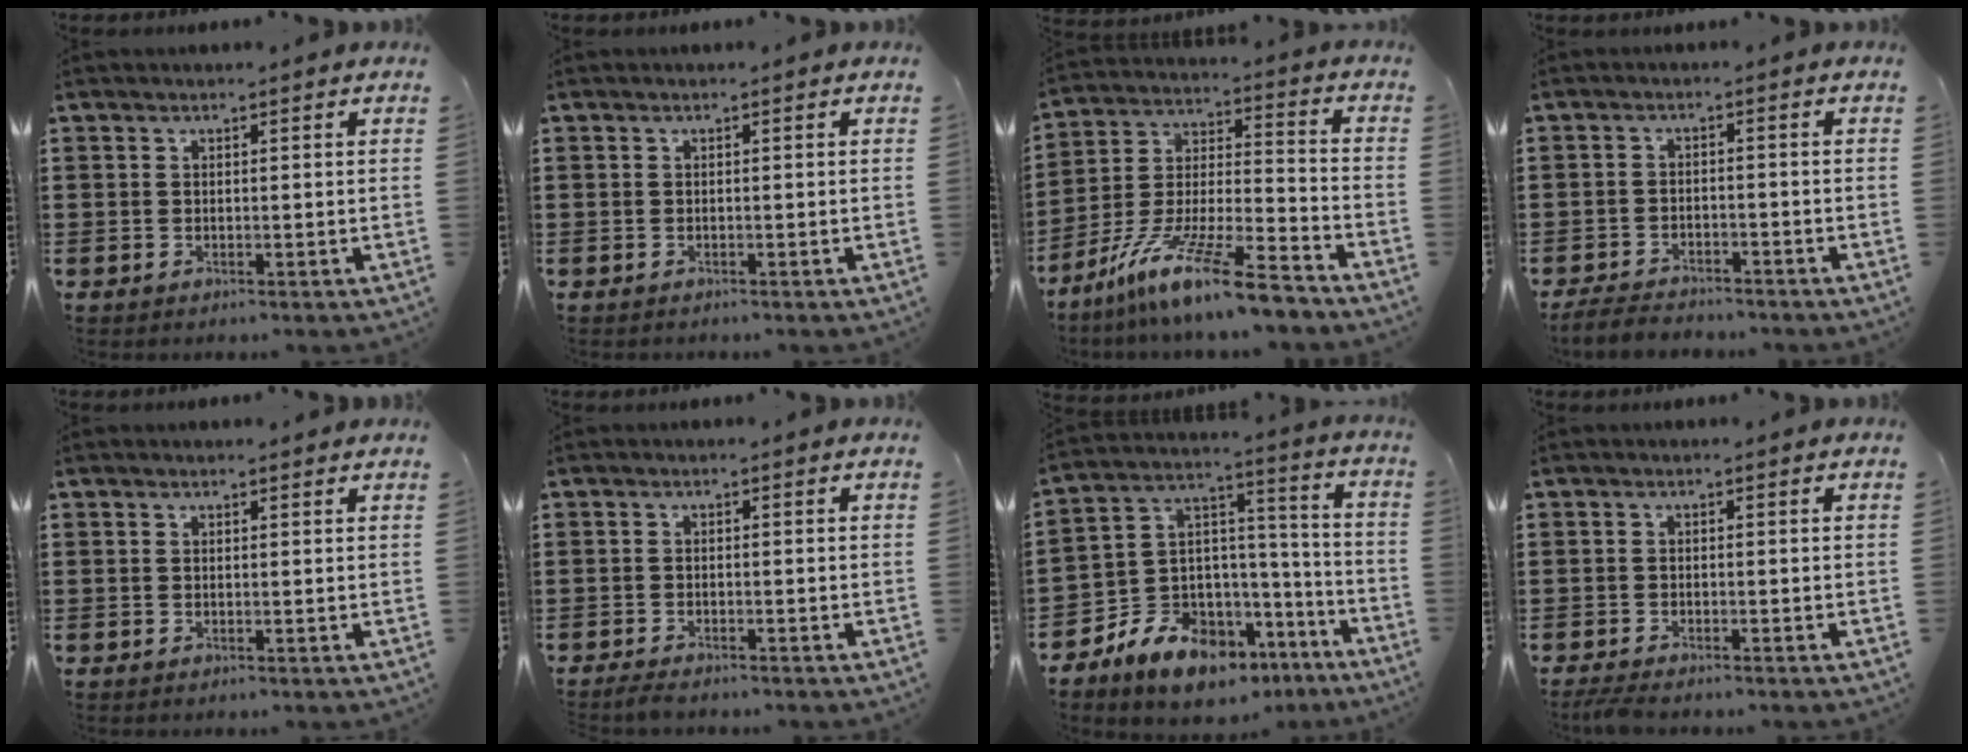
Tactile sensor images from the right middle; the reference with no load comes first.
{"total": 0.0}
{"total": 13.2, "force": [-10.5, 0.5, 8.0], "torque": [-0.148, 0.018, -0.199]}
{"total": 3.4, "force": [-3.3, 0.7, 0.5], "torque": [-0.018, 0.002, -0.071]}
{"total": 0.0}
{"total": 1.3, "force": [-1.3, 0.1, 0.4], "torque": [-0.010, -0.001, -0.024]}
{"total": 10.1, "force": [-8.1, 5.5, 2.4], "torque": [-0.071, 0.019, -0.156]}
{"total": 1.5, "force": [-1.4, 0.1, 0.6], "torque": [-0.019, -0.002, -0.028]}